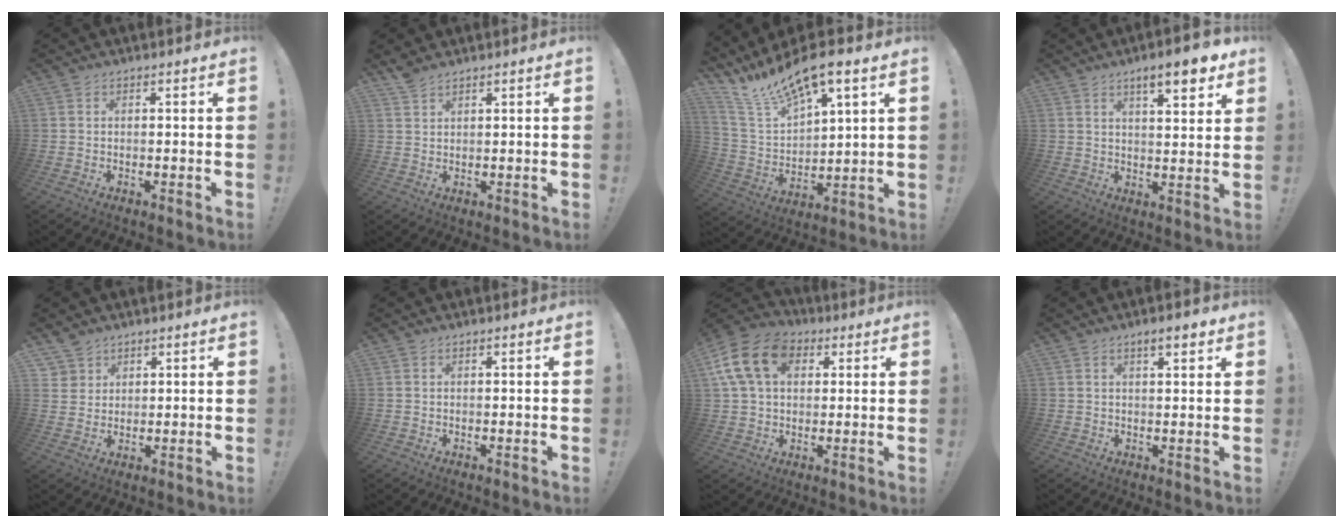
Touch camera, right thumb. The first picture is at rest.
{"total": 3.1, "force": [2.7, 0.7, 1.4], "torque": [-0.030, -0.014, 0.051]}
{"total": 15.3, "force": [11.7, 5.0, 8.5], "torque": [-0.159, -0.084, 0.209]}
{"total": 9.2, "force": [5.8, 2.3, 6.7], "torque": [-0.083, -0.033, 0.092]}
{"total": 4.2, "force": [2.9, 3.0, 0.2], "torque": [-0.003, -0.021, 0.056]}
{"total": 0.0}
{"total": 16.7, "force": [5.6, 12.1, 10.1], "torque": [-0.183, -0.003, 0.110]}
{"total": 4.4, "force": [2.8, 1.4, 3.1], "torque": [-0.034, -0.015, 0.041]}